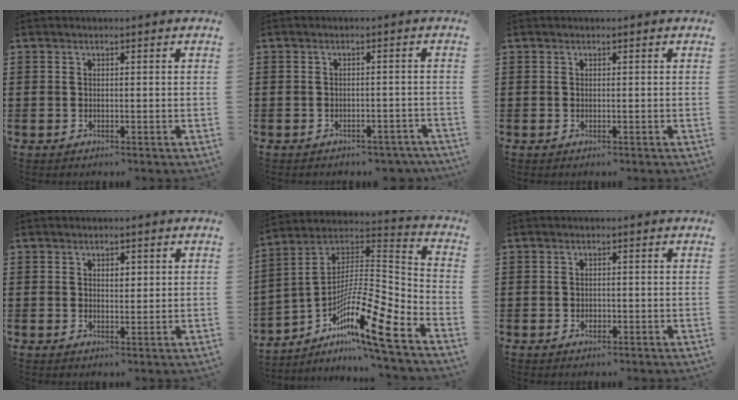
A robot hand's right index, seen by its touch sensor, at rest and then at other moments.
{"total": 2.2, "force": [-2.1, 0.4, 0.1], "torque": [-0.008, -0.003, -0.045]}
{"total": 0.0}
{"total": 1.6, "force": [0.7, 0.9, 1.2], "torque": [-0.017, 0.002, 0.009]}
{"total": 14.0, "force": [-9.1, 1.8, 10.5], "torque": [-0.199, -0.007, -0.176]}
{"total": 0.8, "force": [-0.3, 0.6, 0.5], "torque": [-0.011, -0.002, -0.005]}